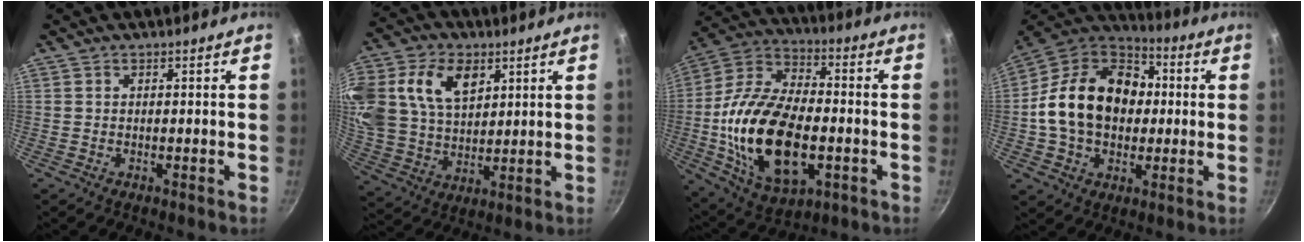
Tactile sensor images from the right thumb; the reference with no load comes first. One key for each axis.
{"total": 21.2, "fx": 8.1, "fy": 14.5, "fz": 13.2, "tx": -0.277, "ty": 0.009, "tz": 0.155}
{"total": 25.1, "fx": -4.1, "fy": 14.1, "fz": 20.3, "tx": -0.375, "ty": 0.023, "tz": -0.069}
{"total": 21.8, "fx": 1.0, "fy": 16.2, "fz": 14.5, "tx": -0.222, "ty": 0.035, "tz": 0.007}